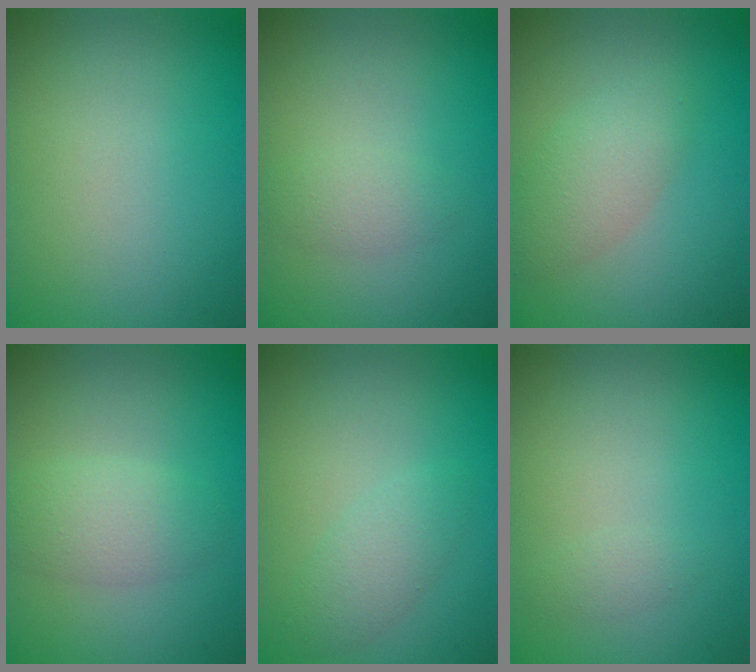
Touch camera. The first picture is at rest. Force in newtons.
{"total": 1.6, "press": 1.6, "slide": 0.0}
{"total": 2.9, "press": 2.9, "slide": 0.2}
{"total": 2.8, "press": 2.8, "slide": 0.1}
{"total": 2.2, "press": 2.2, "slide": 0.1}
{"total": 0.8, "press": 0.8, "slide": 0.1}